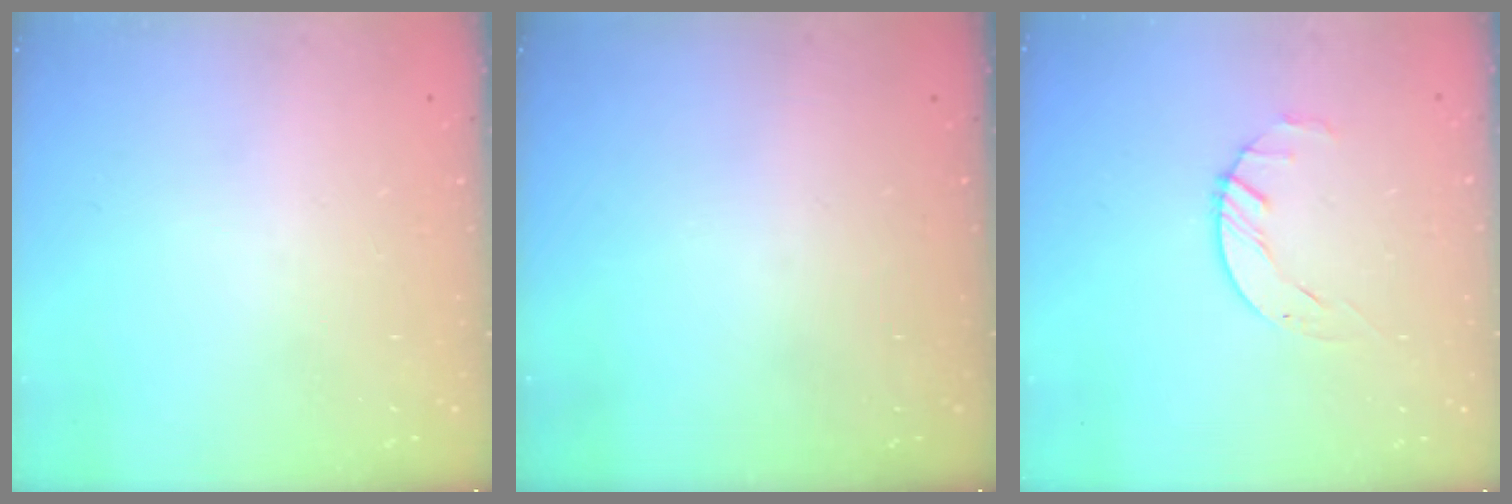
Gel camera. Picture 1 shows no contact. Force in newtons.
{"total": 0.0}
{"total": 1.5, "press": 1.5, "slide": 0.2}